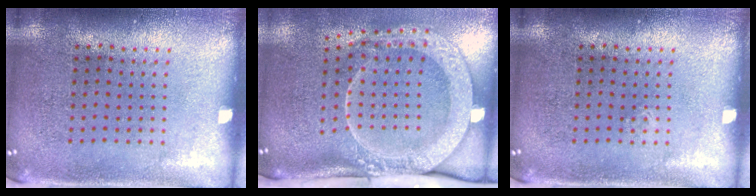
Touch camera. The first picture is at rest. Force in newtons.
{"total": 3.0, "press": 2.1, "slide": 2.1}
{"total": 0.0}